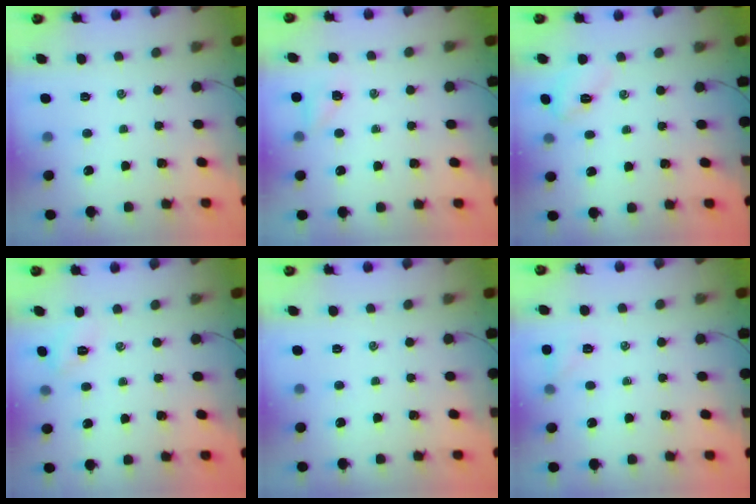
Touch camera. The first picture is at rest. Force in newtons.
{"total": 3.7, "press": 3.5, "slide": 1.3}
{"total": 3.7, "press": 3.6, "slide": 0.9}
{"total": 3.0, "press": 2.9, "slide": 0.9}
{"total": 0.0}
{"total": 4.9, "press": 4.7, "slide": 1.4}